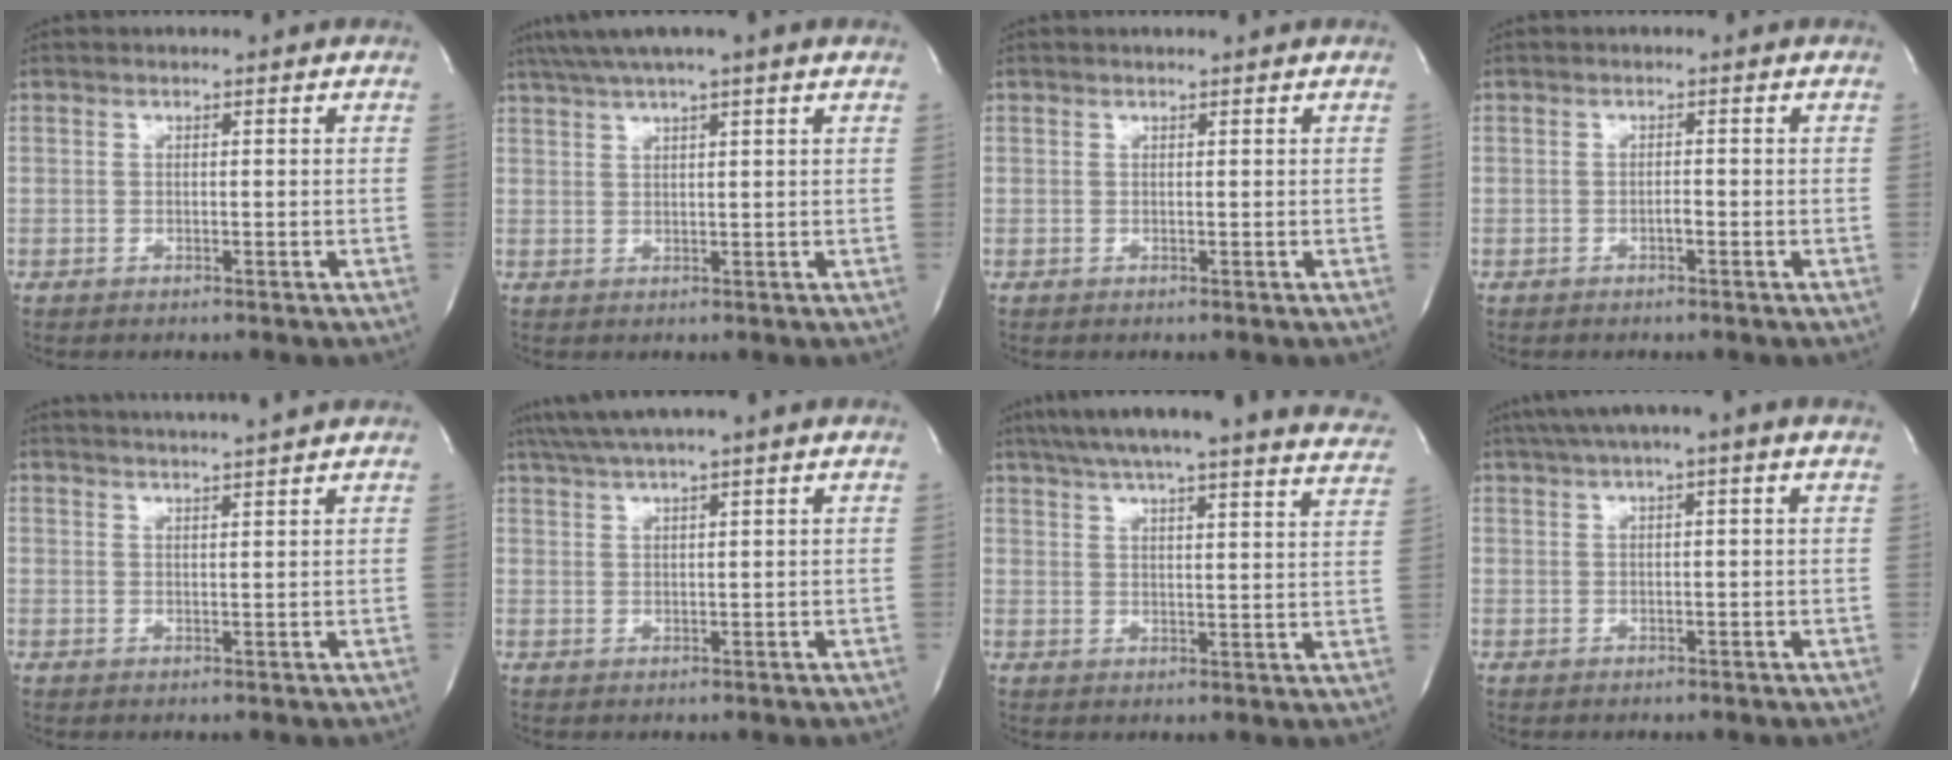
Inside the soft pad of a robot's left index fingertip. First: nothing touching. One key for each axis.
{"total": 7.5, "fx": 5.6, "fy": -0.7, "fz": 4.8, "tx": -0.087, "ty": 0.035, "tz": 0.088}
{"total": 0.8, "fx": 0.7, "fy": -0.2, "fz": 0.3, "tx": -0.005, "ty": 0.002, "tz": 0.014}
{"total": 0.7, "fx": -0.4, "fy": 0.1, "fz": 0.5, "tx": -0.011, "ty": 0.002, "tz": -0.008}
{"total": 6.5, "fx": 5.9, "fy": -1.4, "fz": 2.1, "tx": -0.033, "ty": 0.009, "tz": 0.085}
{"total": 5.7, "fx": 4.5, "fy": -1.3, "fz": 3.3, "tx": -0.061, "ty": 0.024, "tz": 0.083}
{"total": 27.9, "fx": 25.0, "fy": 2.2, "fz": 12.3, "tx": -0.194, "ty": -0.043, "tz": 0.299}
{"total": 6.9, "fx": 4.3, "fy": 0.0, "fz": 5.4, "tx": -0.091, "ty": 0.038, "tz": 0.068}